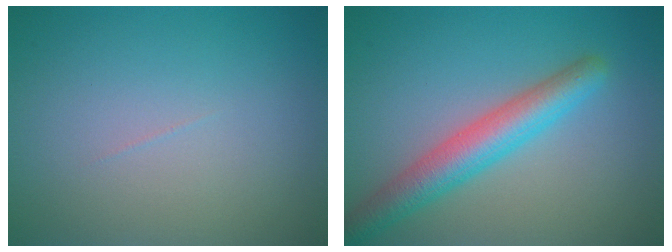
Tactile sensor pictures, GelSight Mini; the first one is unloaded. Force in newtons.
{"total": 4.9, "press": 4.9, "slide": 0.2}